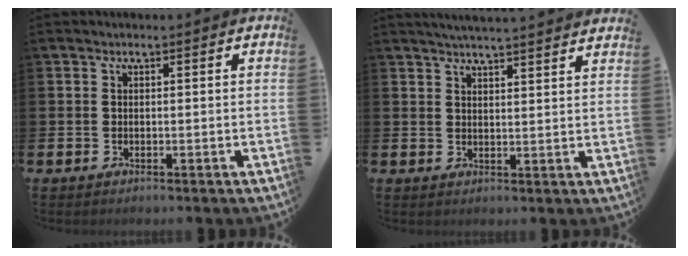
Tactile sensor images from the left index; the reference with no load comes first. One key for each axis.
{"total": 3.9, "fx": 3.8, "fy": -0.7, "fz": 0.3, "tx": -0.009, "ty": -0.024, "tz": 0.068}